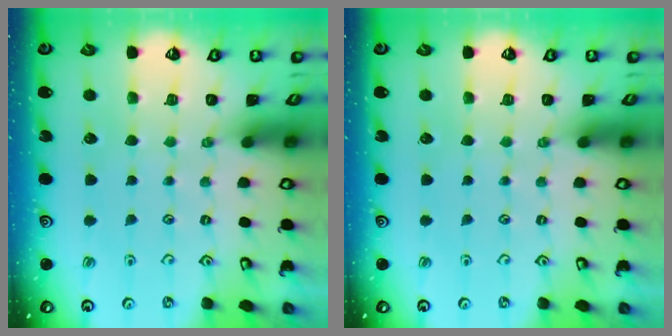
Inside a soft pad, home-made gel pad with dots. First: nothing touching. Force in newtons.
{"total": 0.0}